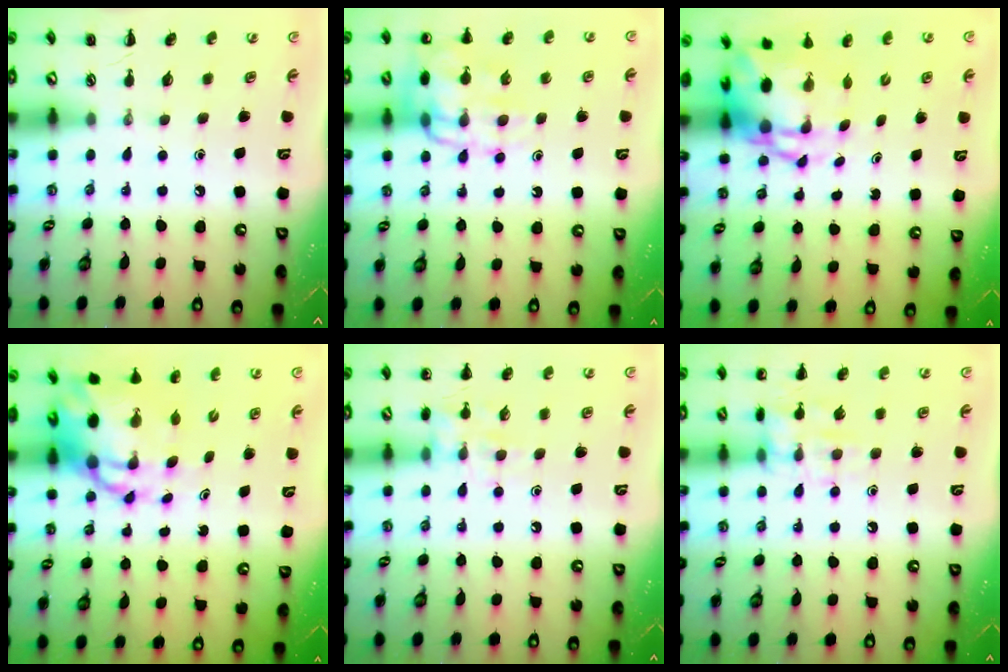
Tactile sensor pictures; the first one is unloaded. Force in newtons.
{"total": 13.5, "press": 13.4, "slide": 1.4}
{"total": 7.1, "press": 6.8, "slide": 1.9}
{"total": 10.5, "press": 10.1, "slide": 3.0}
{"total": 10.5, "press": 10.4, "slide": 1.6}
{"total": 11.3, "press": 11.2, "slide": 1.0}